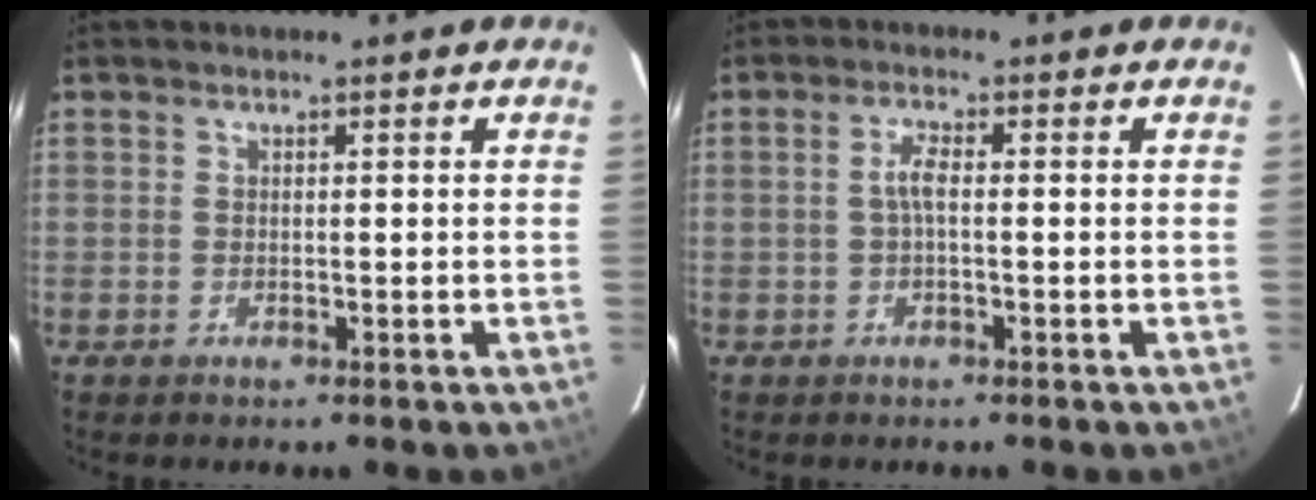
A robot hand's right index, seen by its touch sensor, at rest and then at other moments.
{"total": 2.4, "force": [-0.3, 0.5, 2.3], "torque": [-0.049, 0.006, -0.005]}